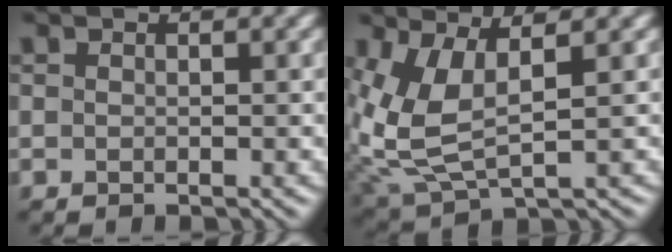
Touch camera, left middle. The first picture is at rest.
{"total": 6.2, "force": [1.3, 3.0, 5.2], "torque": [-0.143, -0.010, 0.030]}